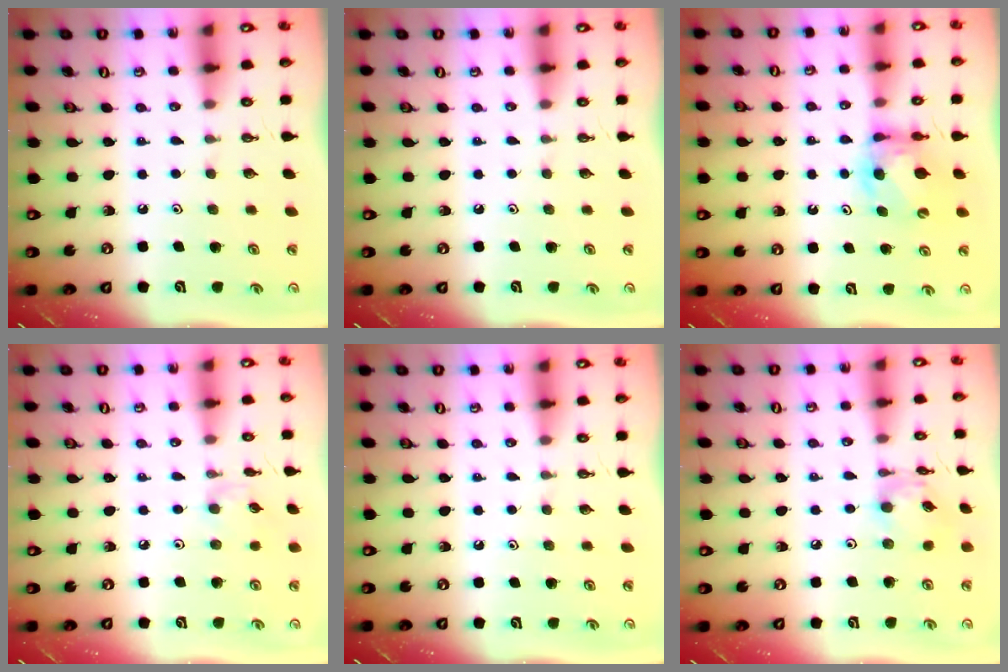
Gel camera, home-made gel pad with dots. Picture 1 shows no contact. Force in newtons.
{"total": 0.0}
{"total": 6.1, "press": 6.1, "slide": 0.5}
{"total": 1.7, "press": 1.7, "slide": 0.4}
{"total": 0.0}
{"total": 10.9, "press": 10.9, "slide": 1.0}